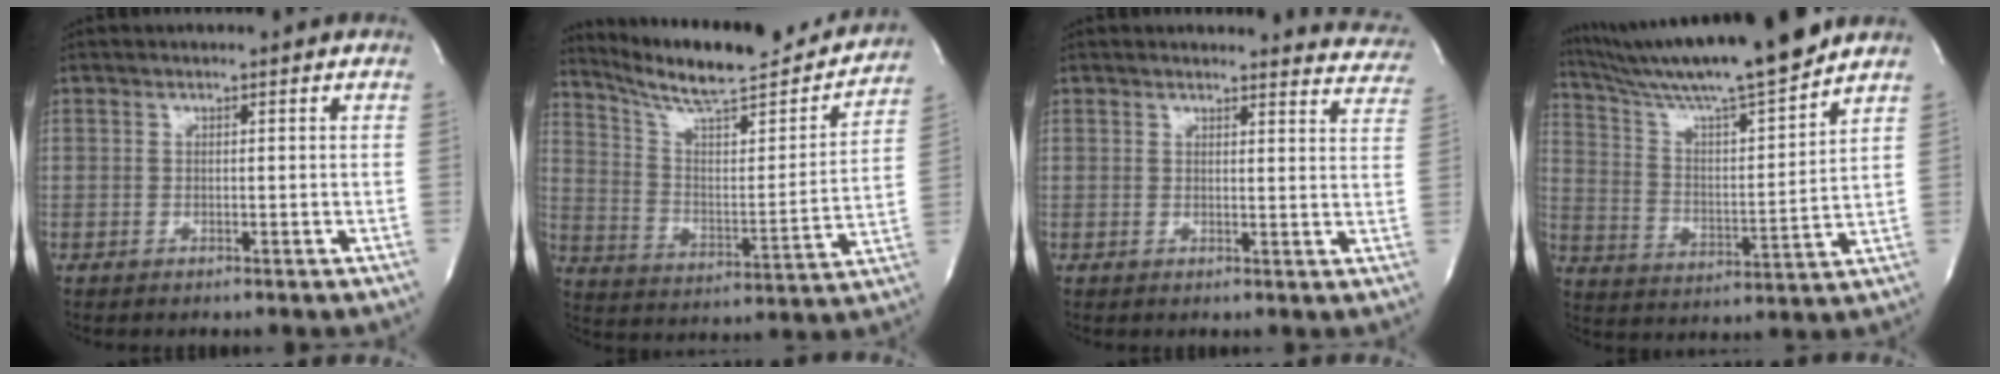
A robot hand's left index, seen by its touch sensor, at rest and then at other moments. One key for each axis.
{"total": 22.2, "fx": 19.9, "fy": 2.9, "fz": 9.5, "tx": -0.149, "ty": -0.026, "tz": 0.291}
{"total": 7.5, "fx": 7.4, "fy": 1.1, "fz": 0.1, "tx": 0.025, "ty": -0.056, "tz": 0.044}
{"total": 17.0, "fx": 14.9, "fy": -0.9, "fz": 8.2, "tx": -0.148, "ty": -0.012, "tz": 0.249}